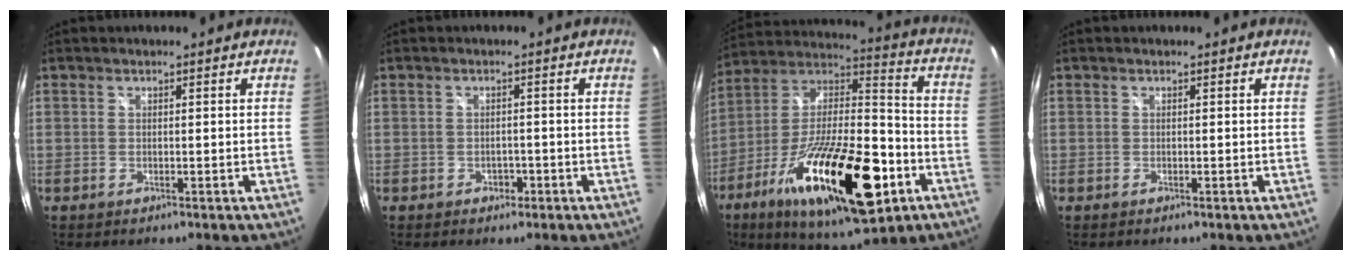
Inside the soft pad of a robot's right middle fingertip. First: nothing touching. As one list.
[{"total": 1.7, "force": [-0.9, 1.4, 0.5], "torque": [-0.008, 0.000, -0.012]}, {"total": 29.6, "force": [-12.6, 10.4, 24.7], "torque": [-0.435, -0.039, -0.204]}, {"total": 0.0}]